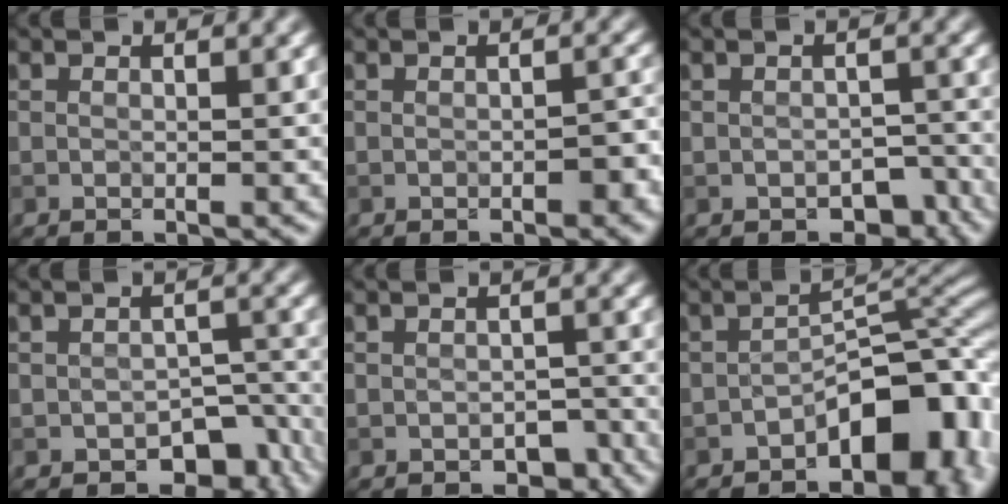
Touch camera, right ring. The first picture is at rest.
{"total": 1.7, "force": [-0.7, 0.9, 1.3], "torque": [-0.018, 0.003, -0.007]}
{"total": 3.3, "force": [-1.9, 2.0, 1.8], "torque": [-0.015, -0.007, -0.022]}
{"total": 5.6, "force": [-3.0, 3.5, 3.2], "torque": [-0.026, -0.019, -0.035]}
{"total": 2.5, "force": [-1.3, 1.6, 1.3], "torque": [-0.011, -0.004, -0.016]}
{"total": 8.8, "force": [-3.7, 4.9, 6.4], "torque": [-0.062, 0.009, -0.063]}